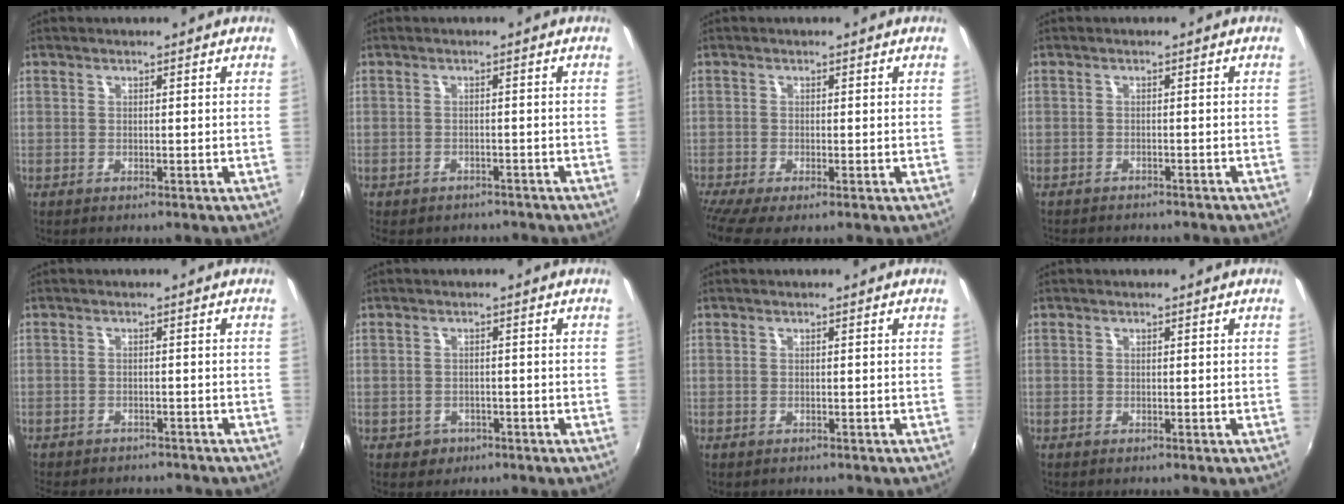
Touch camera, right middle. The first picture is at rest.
{"total": 5.8, "force": [-4.8, 2.6, 1.8], "torque": [-0.047, -0.022, -0.065]}
{"total": 3.4, "force": [-2.4, 0.1, 2.5], "torque": [-0.061, -0.018, -0.046]}
{"total": 6.6, "force": [-5.9, 1.6, 2.3], "torque": [-0.057, -0.016, -0.083]}
{"total": 7.9, "force": [-6.9, 2.7, 2.6], "torque": [-0.066, -0.020, -0.100]}
{"total": 3.1, "force": [-1.4, 2.7, 0.8], "torque": [-0.024, 0.001, -0.016]}
{"total": 0.7, "force": [-0.5, 0.4, 0.2], "torque": [-0.007, -0.002, -0.007]}
{"total": 0.0}